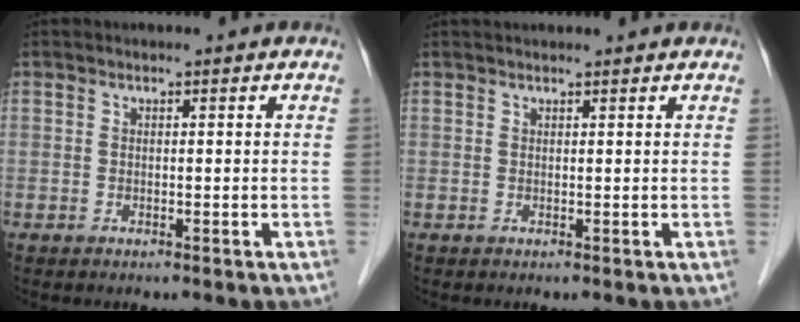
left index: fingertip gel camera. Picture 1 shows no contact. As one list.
[{"total": 3.9, "force": [3.7, 0.3, 1.2], "torque": [-0.012, 0.029, 0.044]}]